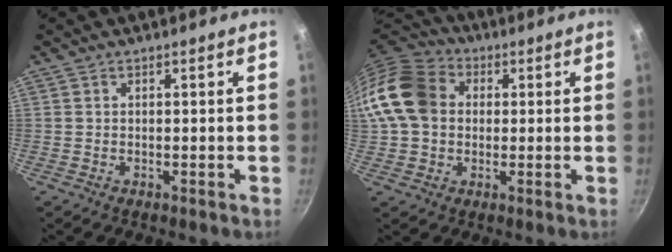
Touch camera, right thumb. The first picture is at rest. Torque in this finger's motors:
{"motor_torque": [0.50, 2.50, 1.11, -1.03, 0.60]}